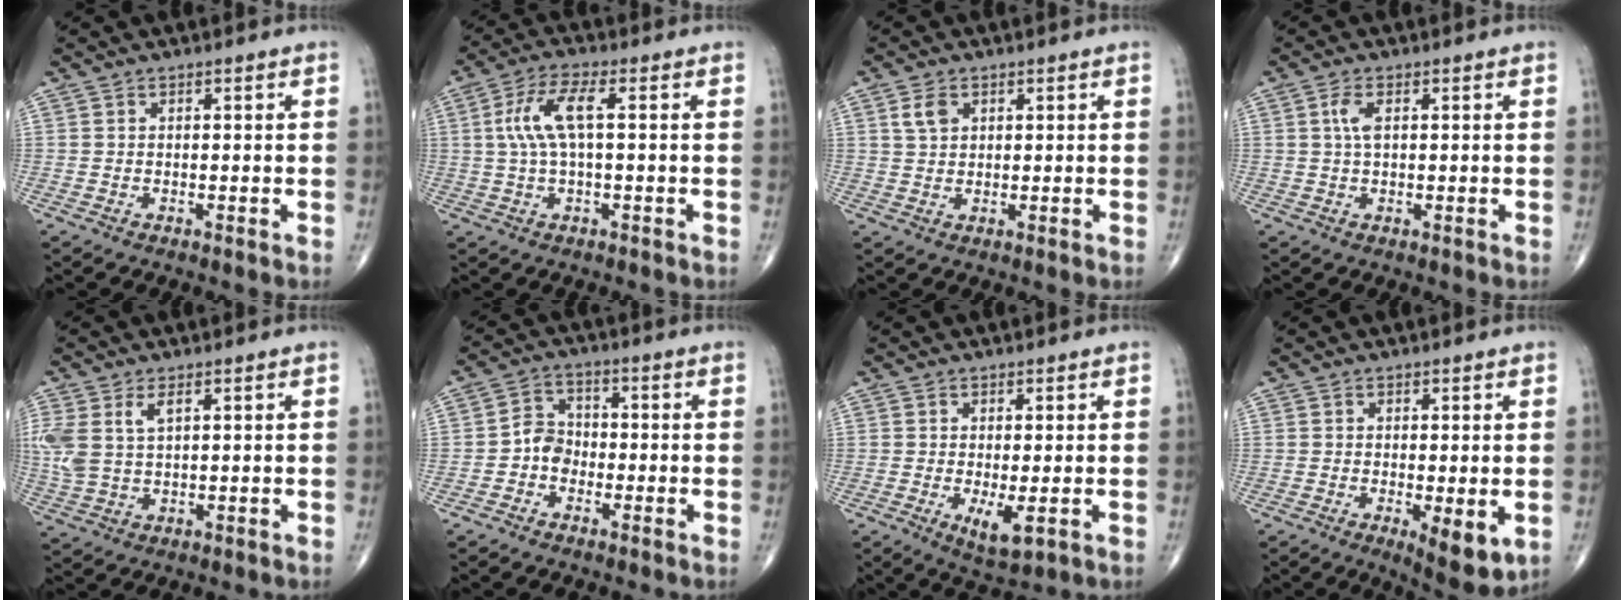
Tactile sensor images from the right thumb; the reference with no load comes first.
{"total": 8.1, "force": [1.2, 2.6, 7.6], "torque": [-0.173, 0.022, 0.022]}
{"total": 3.3, "force": [1.4, 2.3, 2.0], "torque": [-0.033, -0.001, 0.030]}
{"total": 2.9, "force": [0.7, 1.2, 2.6], "torque": [-0.059, 0.005, 0.014]}
{"total": 7.7, "force": [2.6, 4.1, 6.0], "torque": [-0.150, 0.006, 0.060]}
{"total": 4.5, "force": [-1.6, 3.7, 2.0], "torque": [-0.013, 0.022, -0.041]}
{"total": 4.5, "force": [-0.9, 1.4, 4.1], "torque": [-0.069, -0.015, -0.010]}
{"total": 6.5, "force": [-1.4, 2.1, 6.0], "torque": [-0.084, -0.020, -0.017]}